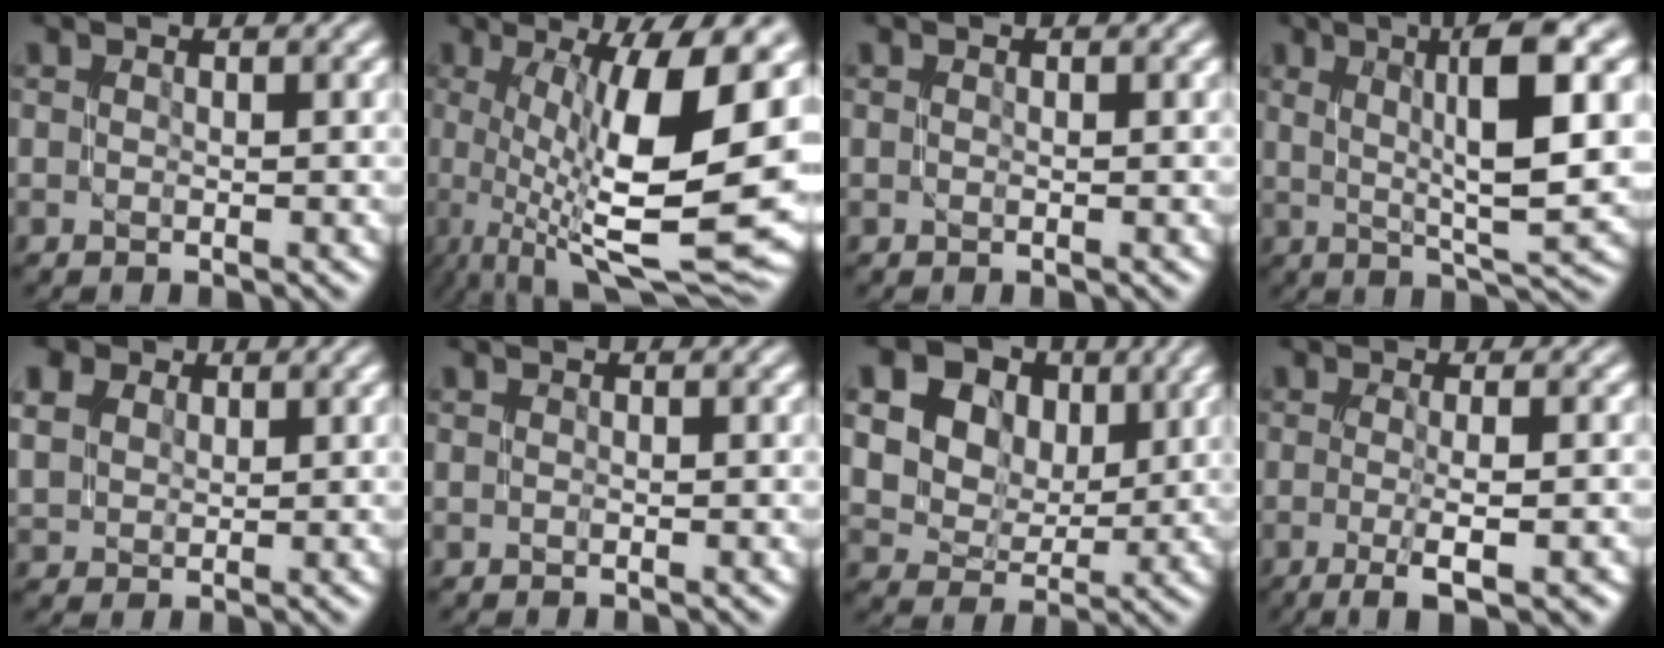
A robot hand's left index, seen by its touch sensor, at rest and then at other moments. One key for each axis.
{"total": 13.2, "fx": 0.3, "fy": 3.4, "fz": 12.8, "tx": -0.210, "ty": -0.009, "tz": 0.008}
{"total": 0.0}
{"total": 9.0, "fx": 2.1, "fy": 1.8, "fz": 8.6, "tx": -0.130, "ty": 0.004, "tz": 0.038}
{"total": 7.4, "fx": 3.9, "fy": 5.1, "fz": 3.5, "tx": -0.110, "ty": 0.027, "tz": 0.061}
{"total": 0.0}
{"total": 18.9, "fx": 8.0, "fy": 14.8, "fz": 8.7, "tx": -0.207, "ty": 0.037, "tz": 0.134}
{"total": 4.7, "fx": -1.3, "fy": 1.2, "fz": 4.4, "tx": -0.061, "ty": -0.004, "tz": -0.018}